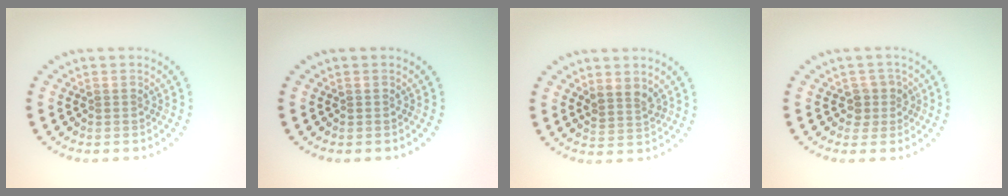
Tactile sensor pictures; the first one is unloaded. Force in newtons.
{"total": 0.0}
{"total": 1.9, "press": 1.5, "slide": 1.2}
{"total": 1.9, "press": 1.5, "slide": 1.2}